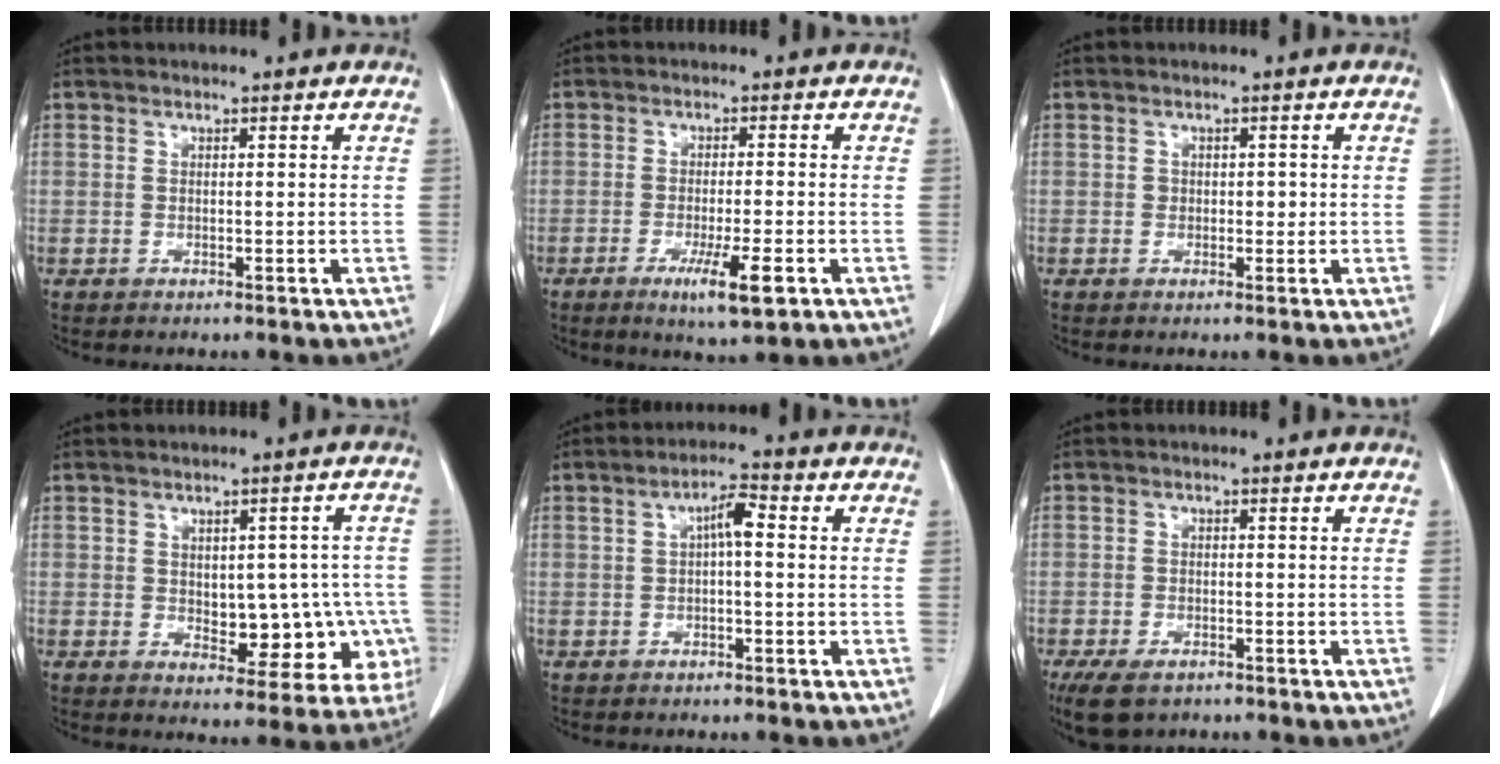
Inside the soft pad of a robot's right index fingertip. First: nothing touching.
{"total": 6.3, "force": [-2.9, 0.5, 5.6], "torque": [-0.095, -0.012, -0.044]}
{"total": 1.6, "force": [0.0, 1.2, 1.1], "torque": [-0.013, 0.004, 0.000]}
{"total": 11.7, "force": [-2.1, 6.4, 9.5], "torque": [-0.102, 0.022, -0.010]}
{"total": 3.7, "force": [0.3, 0.8, 3.6], "torque": [-0.060, 0.013, 0.002]}
{"total": 6.2, "force": [-4.4, 3.0, 3.1], "torque": [-0.054, -0.007, -0.067]}